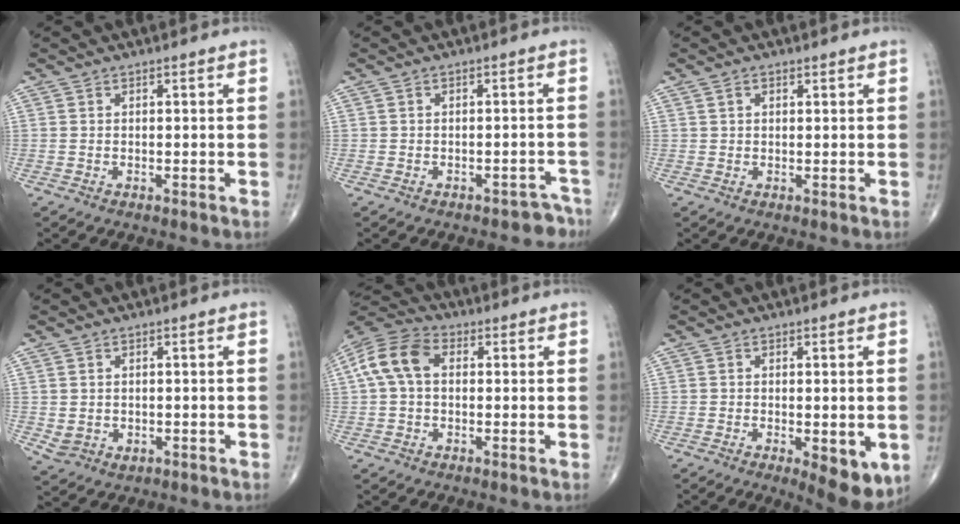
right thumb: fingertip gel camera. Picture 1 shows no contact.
{"total": 3.5, "force": [-2.8, 2.0, 0.2], "torque": [0.015, 0.031, -0.034]}
{"total": 1.3, "force": [0.8, 0.8, 0.6], "torque": [-0.006, 0.000, 0.011]}
{"total": 3.3, "force": [-0.1, 2.8, 1.6], "torque": [-0.028, -0.003, 0.012]}
{"total": 10.0, "force": [1.4, 6.8, 7.2], "torque": [-0.148, 0.033, 0.018]}
{"total": 8.0, "force": [-2.3, 3.1, 7.0], "torque": [-0.088, -0.018, -0.027]}